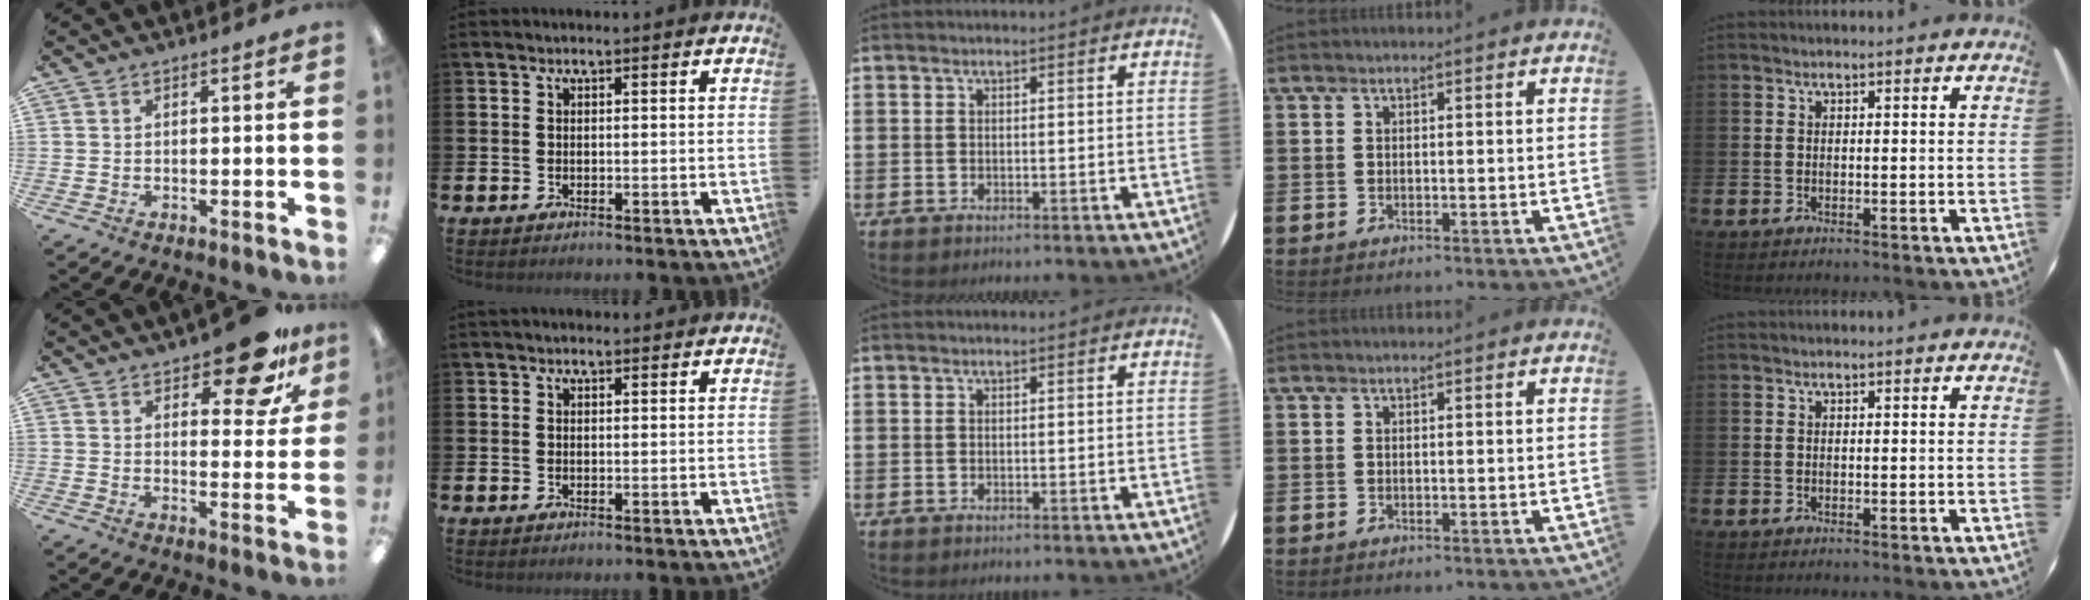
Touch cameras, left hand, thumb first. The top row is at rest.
{"thumb": {"total": 12.2, "force": [9.0, 4.5, 6.9], "torque": [-0.084, -0.053, 0.152]}, "index": {"total": 0.9, "force": [0.8, 0.3, 0.3], "torque": [0.002, 0.000, 0.012]}}